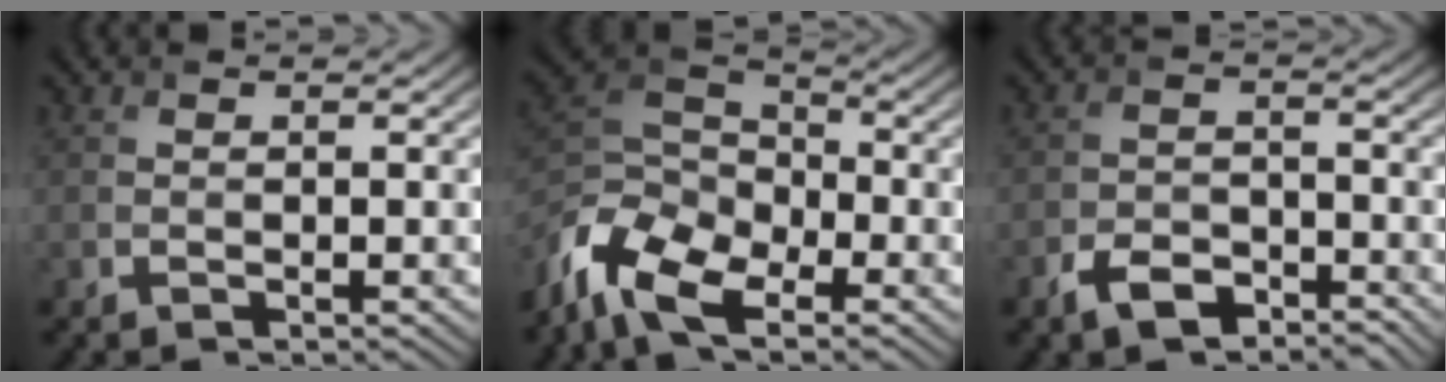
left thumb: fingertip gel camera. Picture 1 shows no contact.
{"total": 11.0, "force": [-7.2, 5.3, 6.4], "torque": [-0.149, -0.015, -0.157]}
{"total": 4.6, "force": [-3.3, 2.3, 2.1], "torque": [-0.041, -0.004, -0.067]}